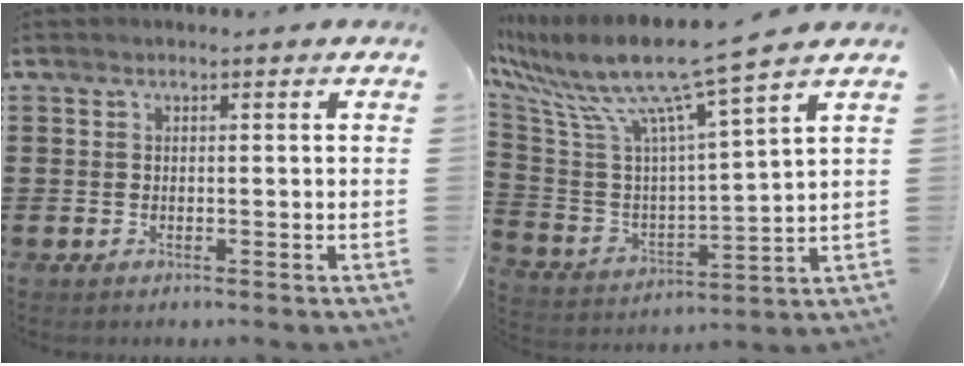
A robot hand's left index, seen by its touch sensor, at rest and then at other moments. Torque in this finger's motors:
{"motor_torque": [2.14, 0.00, 0.96, 0.21]}